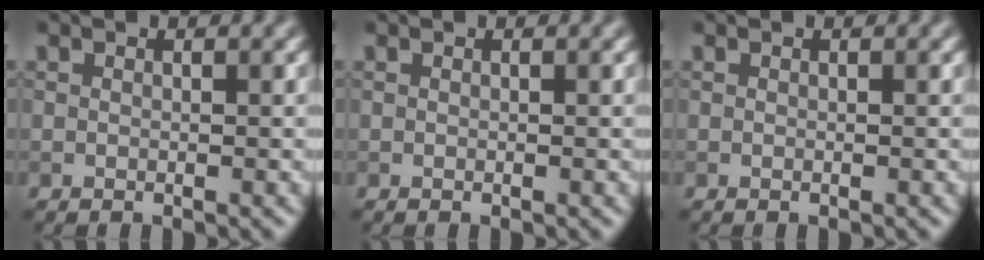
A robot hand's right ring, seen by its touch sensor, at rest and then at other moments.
{"total": 0.0}
{"total": 0.0}